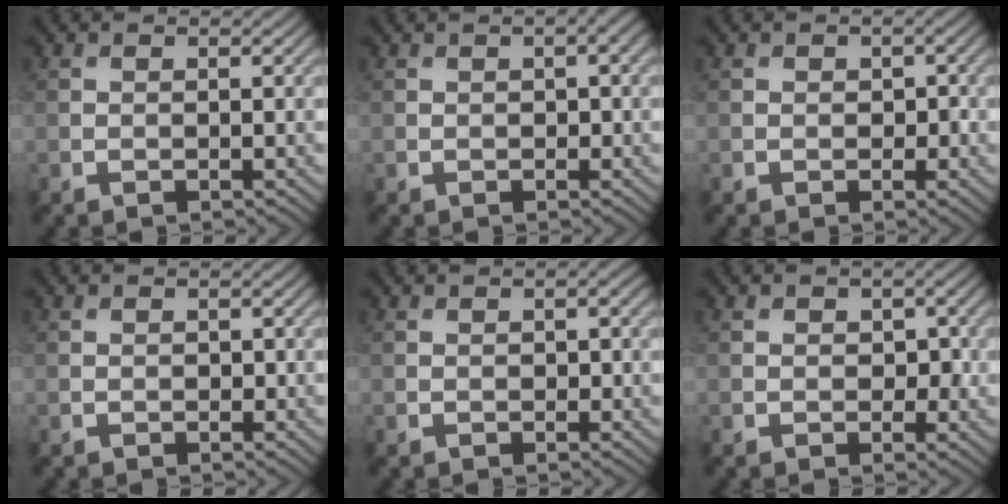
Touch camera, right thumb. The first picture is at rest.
{"total": 2.0, "force": [0.6, 1.0, 1.6], "torque": [-0.024, 0.001, 0.012]}
{"total": 1.2, "force": [-0.2, 1.1, 0.5], "torque": [-0.002, -0.005, -0.003]}
{"total": 0.0}
{"total": 0.8, "force": [0.1, 0.6, 0.5], "torque": [-0.004, -0.002, 0.006]}
{"total": 1.7, "force": [-0.1, 1.4, 1.0], "torque": [-0.009, -0.005, -0.004]}